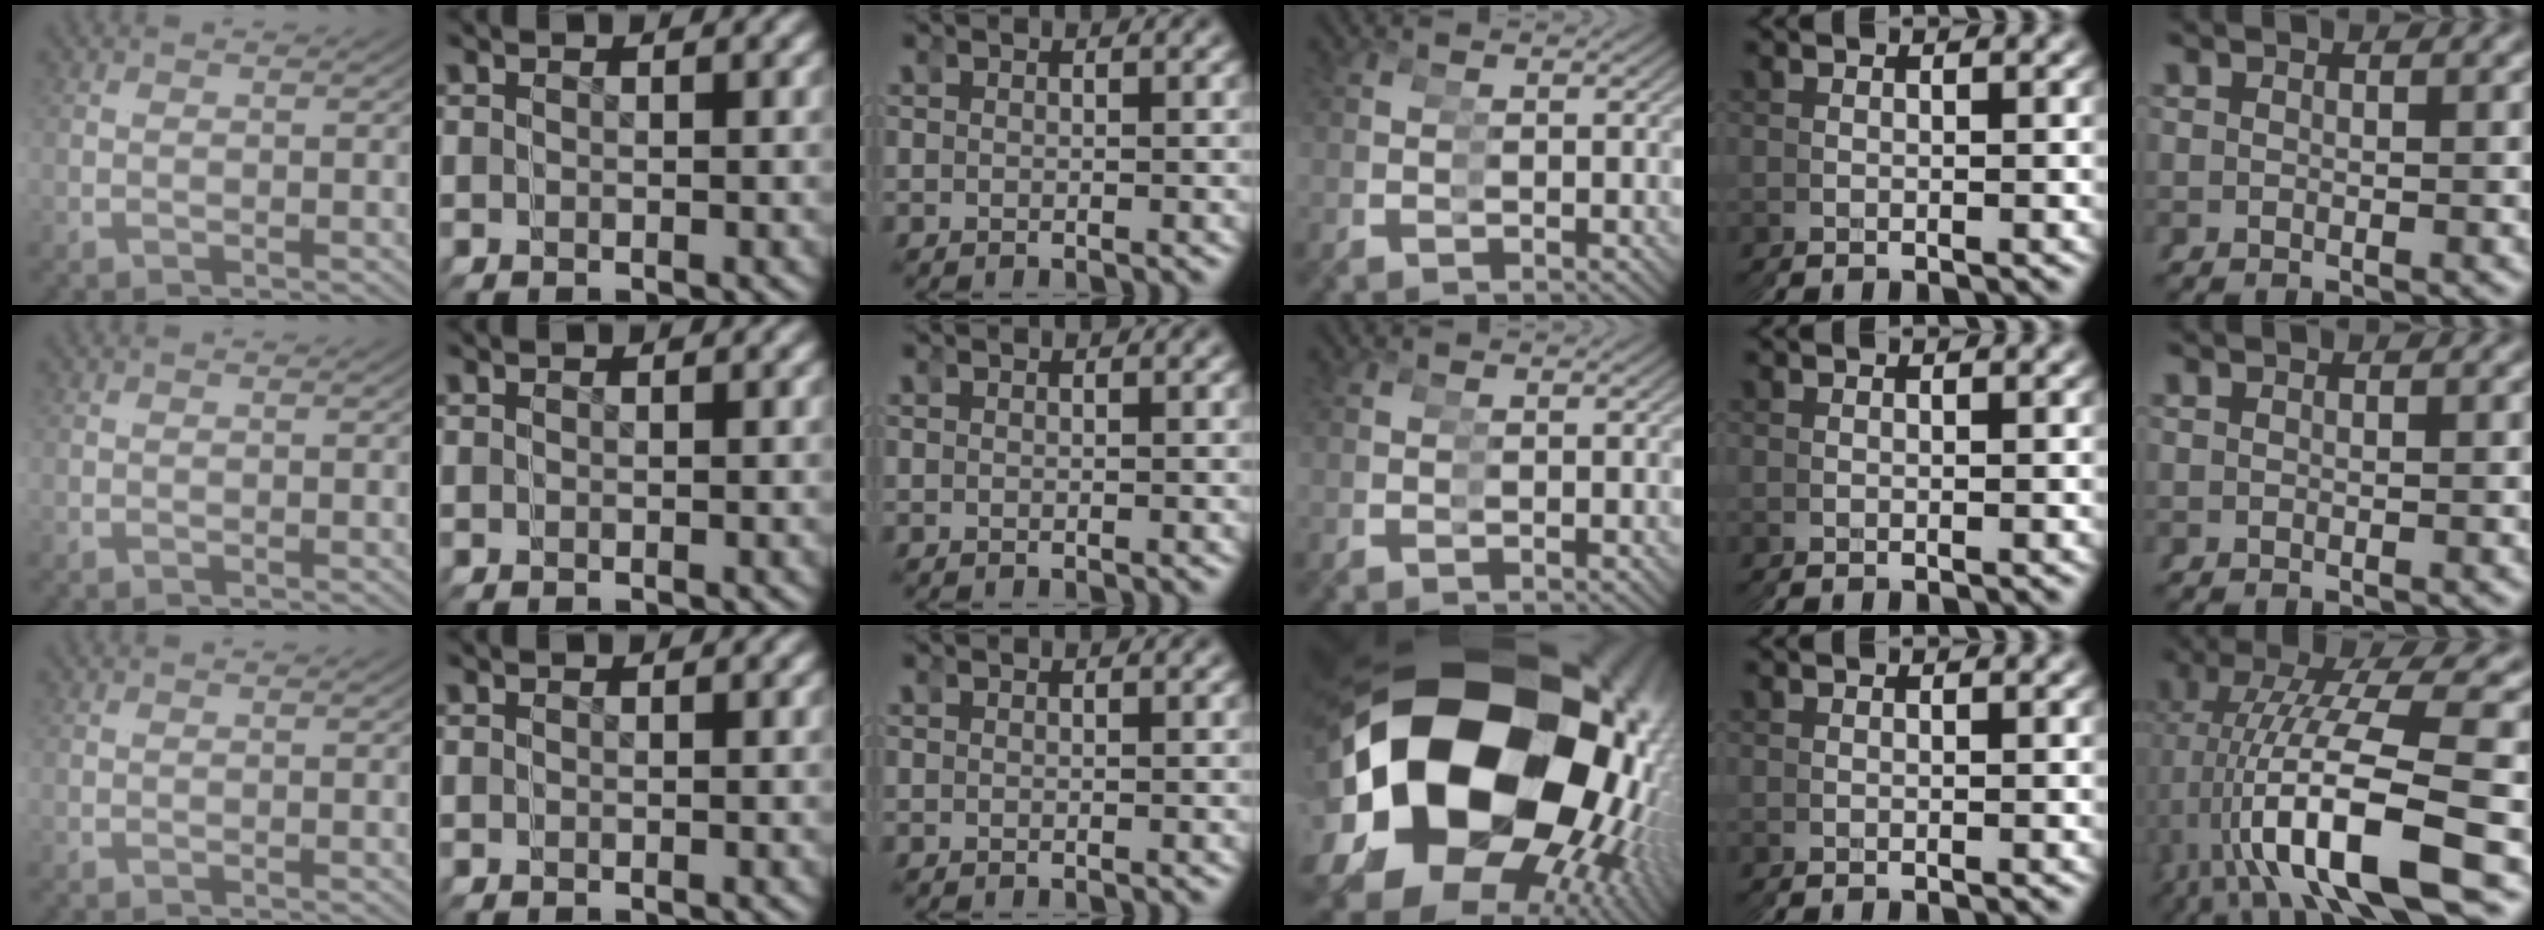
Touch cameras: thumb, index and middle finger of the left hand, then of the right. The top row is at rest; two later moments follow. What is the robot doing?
{"motion": "grasp_and_lifting", "object": "tape"}